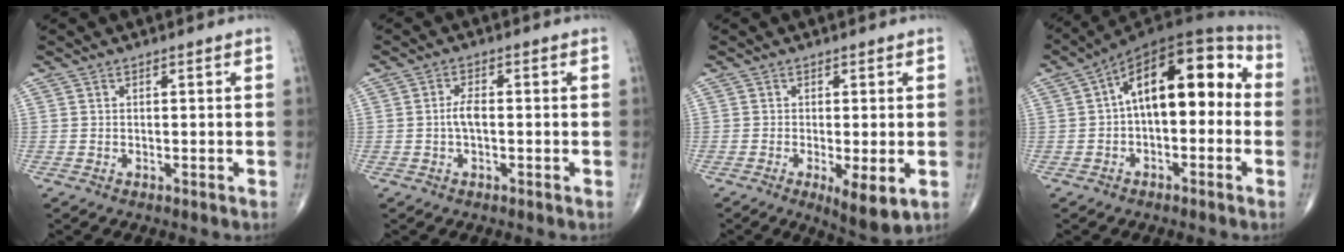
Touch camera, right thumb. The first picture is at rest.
{"total": 2.9, "force": [-0.3, 1.2, 2.6], "torque": [-0.055, 0.006, -0.007]}
{"total": 6.3, "force": [-1.7, 1.9, 5.8], "torque": [-0.093, -0.020, -0.023]}
{"total": 17.0, "force": [1.3, 8.7, 14.5], "torque": [-0.187, 0.048, 0.008]}